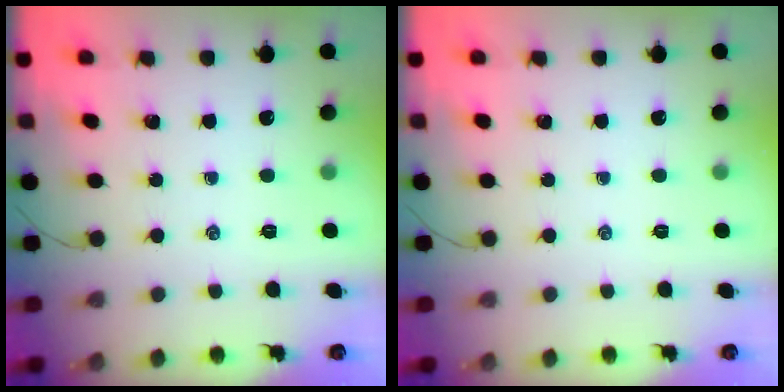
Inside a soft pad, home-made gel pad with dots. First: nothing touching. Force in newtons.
{"total": 0.0}